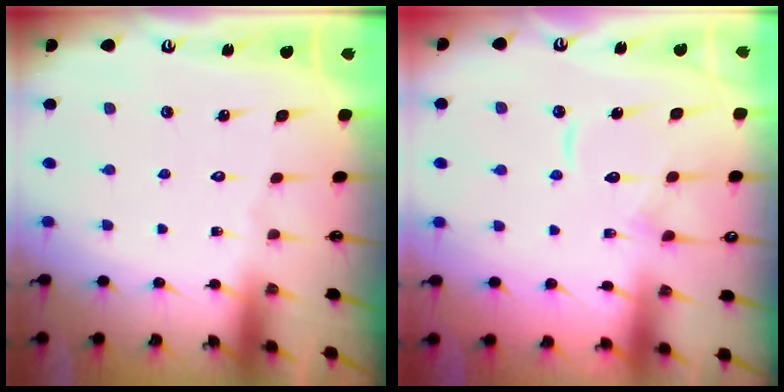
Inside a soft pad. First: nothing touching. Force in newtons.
{"total": 11.2, "press": 11.1, "slide": 1.1}